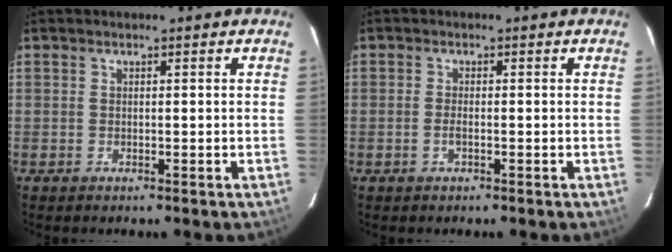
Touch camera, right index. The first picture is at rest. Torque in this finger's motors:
{"motor_torque": [-0.19, -0.07, -0.05, 0.00]}